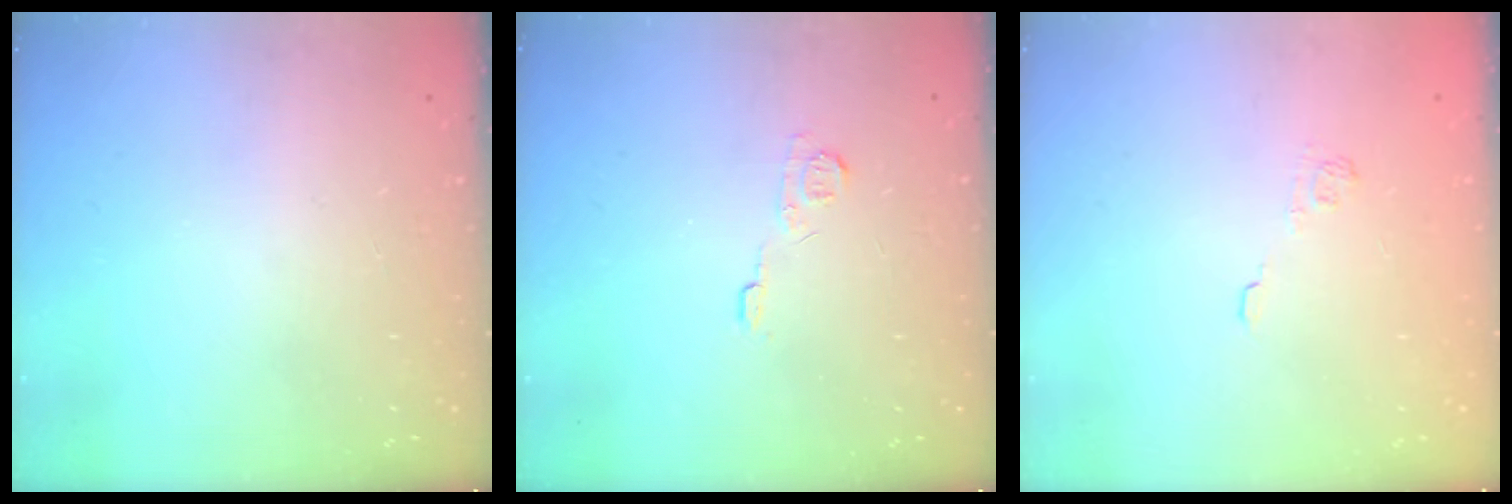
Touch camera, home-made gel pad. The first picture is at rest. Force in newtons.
{"total": 4.8, "press": 4.7, "slide": 0.6}
{"total": 2.2, "press": 1.8, "slide": 1.3}